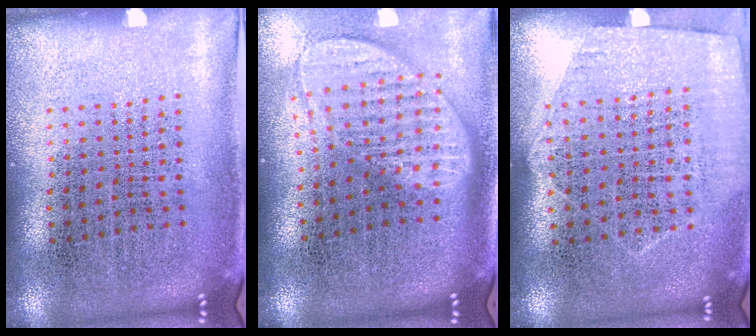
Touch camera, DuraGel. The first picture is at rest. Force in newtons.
{"total": 2.0, "press": 1.6, "slide": 1.1}
{"total": 1.3, "press": 1.1, "slide": 0.7}